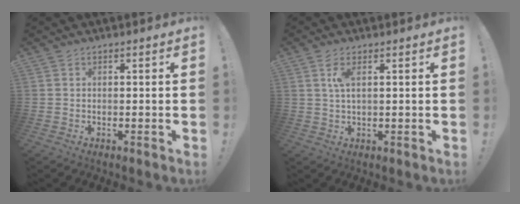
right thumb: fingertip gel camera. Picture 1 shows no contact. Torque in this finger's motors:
{"motor_torque": [0.02, 0.03, 0.20, -0.11, 0.01]}